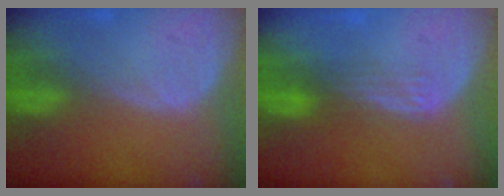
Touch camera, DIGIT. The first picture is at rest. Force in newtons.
{"total": 2.9, "press": 2.7, "slide": 1.2}